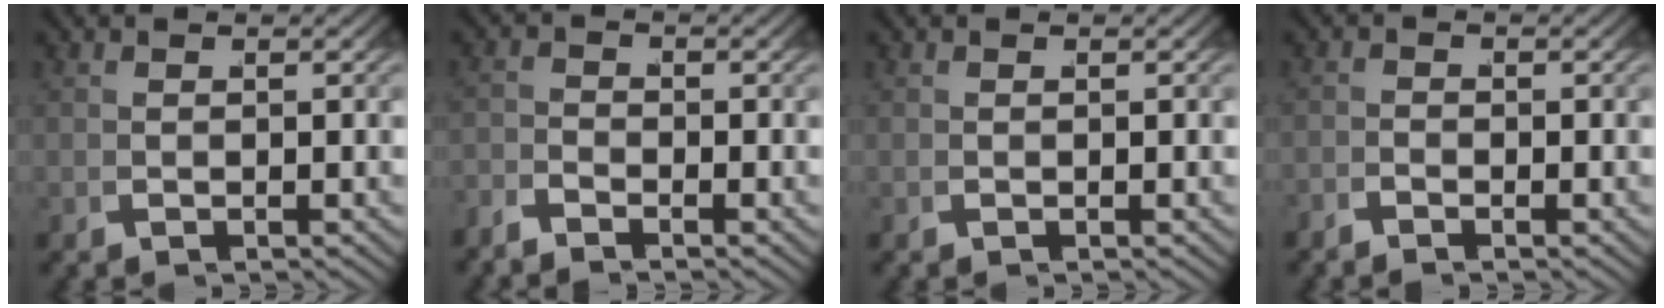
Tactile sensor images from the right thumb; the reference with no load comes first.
{"total": 1.7, "force": [-1.7, 0.0, -0.1], "torque": [0.017, 0.000, -0.042]}
{"total": 0.0}
{"total": 1.0, "force": [-1.0, -0.1, -0.2], "torque": [0.016, 0.001, -0.027]}